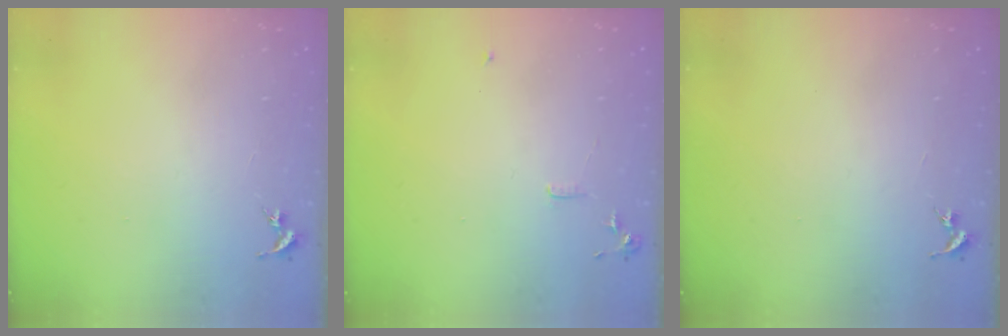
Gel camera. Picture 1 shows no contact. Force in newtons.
{"total": 6.0, "press": 6.0, "slide": 0.7}
{"total": 0.0}